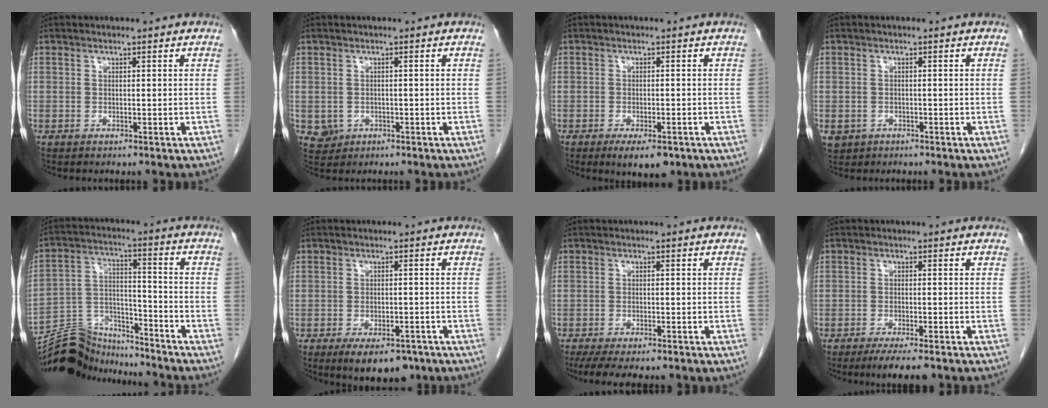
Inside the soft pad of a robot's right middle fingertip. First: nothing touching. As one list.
[{"total": 2.6, "force": [-0.7, 2.4, 0.6], "torque": [-0.007, 0.003, -0.003]}, {"total": 5.1, "force": [-3.2, 1.9, 3.5], "torque": [-0.049, -0.006, -0.042]}, {"total": 3.1, "force": [-1.6, 2.6, 0.5], "torque": [-0.006, 0.002, -0.023]}, {"total": 11.7, "force": [-11.5, 2.2, 0.0], "torque": [-0.008, 0.045, -0.205]}, {"total": 8.4, "force": [-5.8, 3.8, 4.8], "torque": [-0.063, -0.002, -0.084]}, {"total": 9.0, "force": [-6.6, 2.8, 5.4], "torque": [-0.078, -0.012, -0.095]}, {"total": 5.8, "force": [-4.3, 0.9, 3.7], "torque": [-0.051, -0.011, -0.062]}]